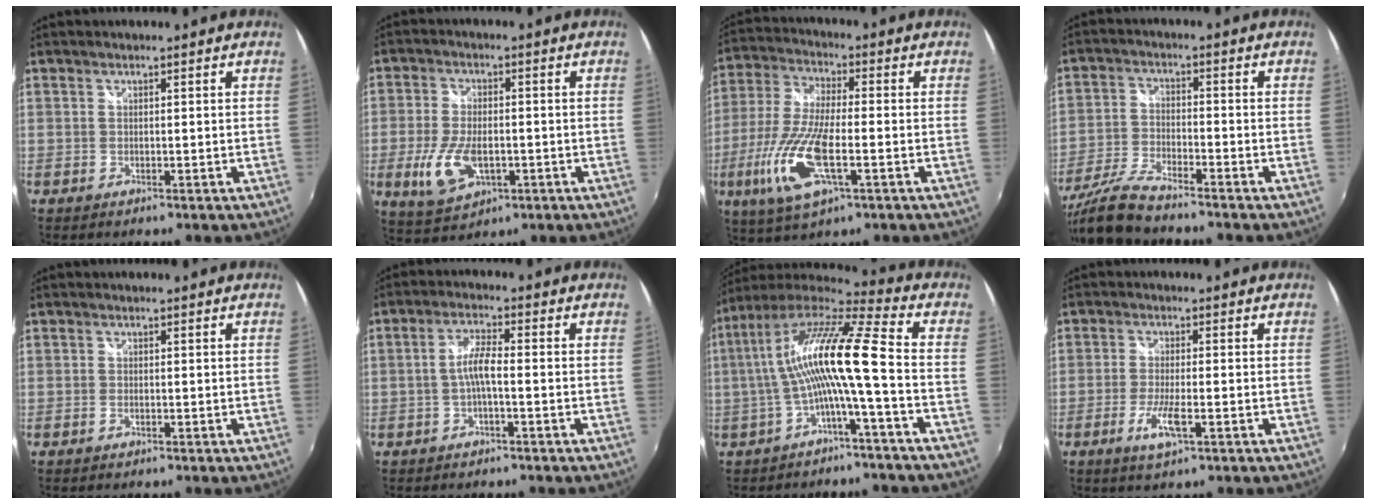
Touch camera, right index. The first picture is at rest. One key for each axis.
{"total": 10.0, "fx": -2.9, "fy": 5.3, "fz": 8.0, "tx": -0.175, "ty": -0.014, "tz": -0.047}
{"total": 15.4, "fx": -5.1, "fy": 4.8, "fz": 13.7, "tx": -0.300, "ty": -0.019, "tz": -0.100}
{"total": 8.9, "fx": -7.8, "fy": 0.7, "fz": 4.3, "tx": -0.101, "ty": -0.007, "tz": -0.157}
{"total": 0.6, "fx": -0.4, "fy": 0.4, "fz": 0.4, "tx": -0.007, "ty": -0.002, "tz": -0.008}
{"total": 4.0, "fx": -1.1, "fy": 0.5, "fz": 3.9, "tx": -0.079, "ty": 0.009, "tz": -0.022}
{"total": 13.5, "fx": -1.4, "fy": -0.2, "fz": 13.5, "tx": -0.250, "ty": 0.011, "tz": -0.025}
{"total": 5.3, "fx": -2.3, "fy": 0.8, "fz": 4.7, "tx": -0.100, "ty": -0.011, "tz": -0.045}